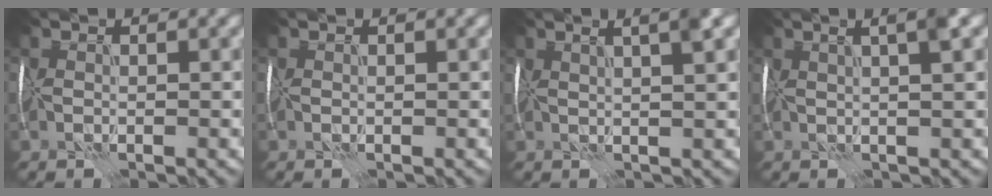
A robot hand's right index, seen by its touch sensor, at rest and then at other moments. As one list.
[{"total": 0.0}, {"total": 4.6, "force": [2.3, 0.9, 3.8], "torque": [-0.033, 0.029, 0.022]}, {"total": 4.0, "force": [1.8, 0.5, 3.5], "torque": [-0.039, 0.022, 0.024]}]